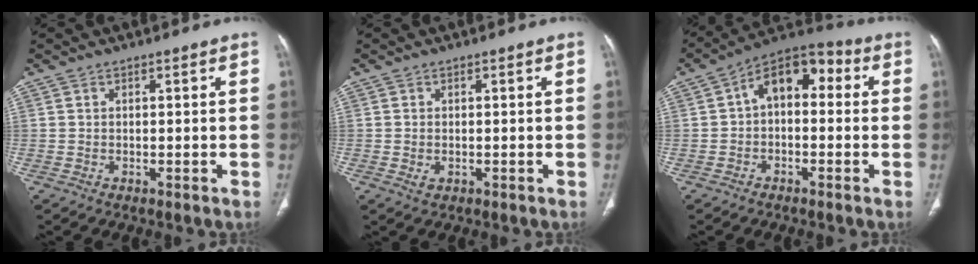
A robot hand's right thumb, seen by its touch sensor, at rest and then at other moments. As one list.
[{"total": 1.5, "force": [-0.3, 1.0, 1.0], "torque": [-0.024, 0.000, -0.001]}, {"total": 10.4, "force": [0.9, 6.4, 8.2], "torque": [-0.099, 0.039, -0.004]}]